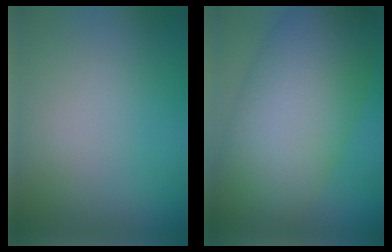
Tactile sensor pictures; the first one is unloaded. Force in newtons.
{"total": 12.3, "press": 12.3, "slide": 0.4}